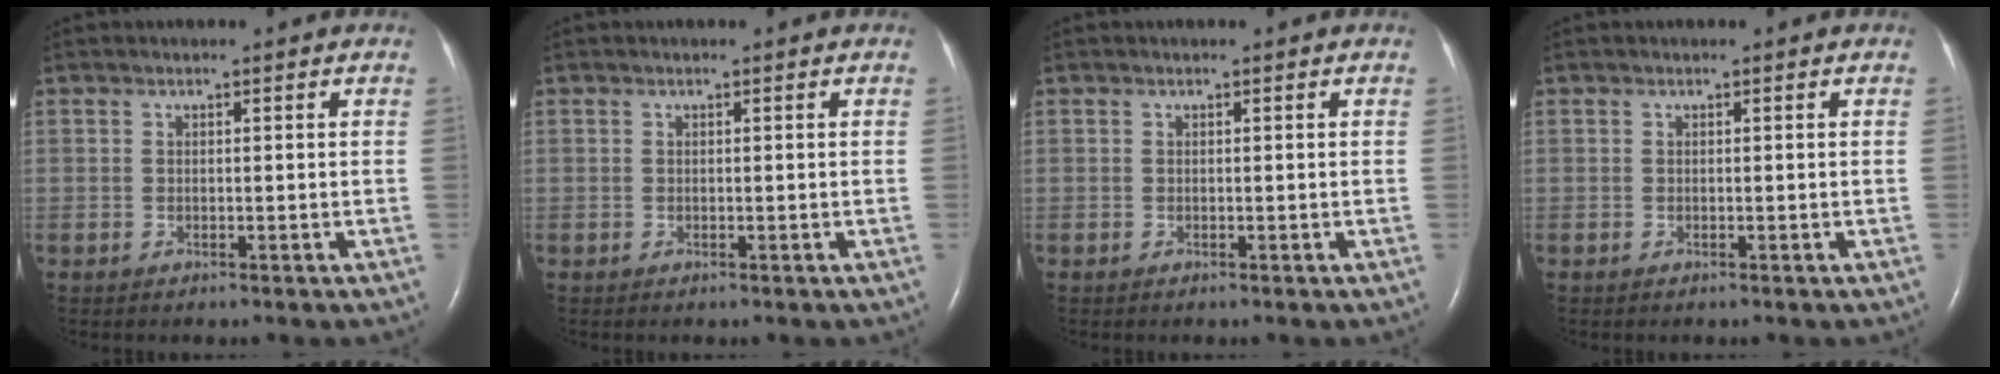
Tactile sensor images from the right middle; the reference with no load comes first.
{"total": 0.0}
{"total": 0.0}
{"total": 0.0}